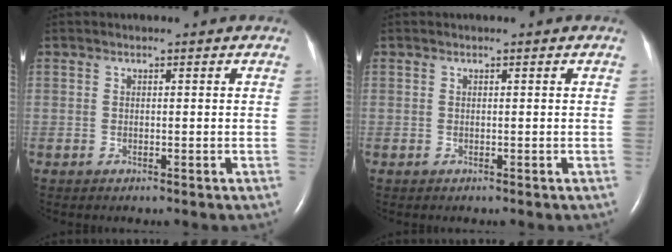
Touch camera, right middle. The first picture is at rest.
{"total": 0.0}